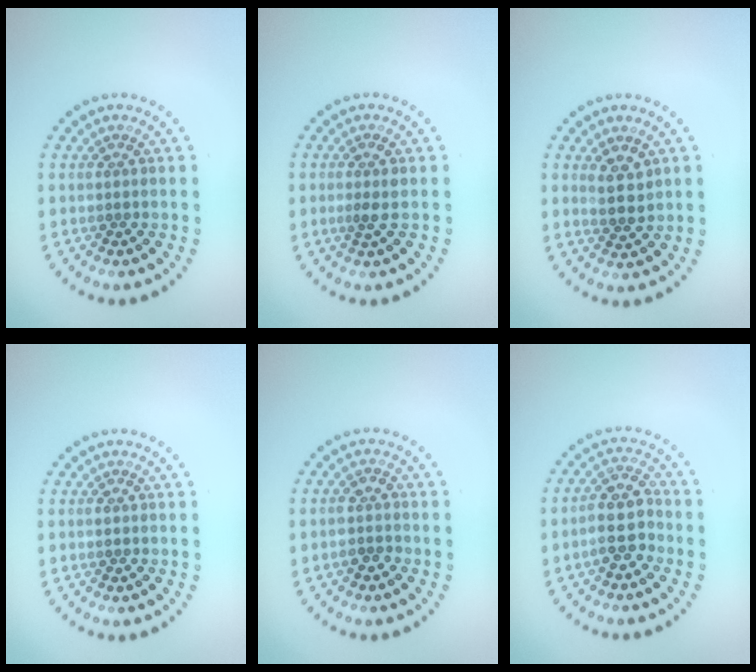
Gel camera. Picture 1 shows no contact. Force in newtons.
{"total": 1.1, "press": 1.0, "slide": 0.4}
{"total": 2.3, "press": 2.1, "slide": 1.1}
{"total": 0.8, "press": 0.8, "slide": 0.1}
{"total": 2.0, "press": 1.8, "slide": 0.9}
{"total": 3.7, "press": 3.4, "slide": 1.3}